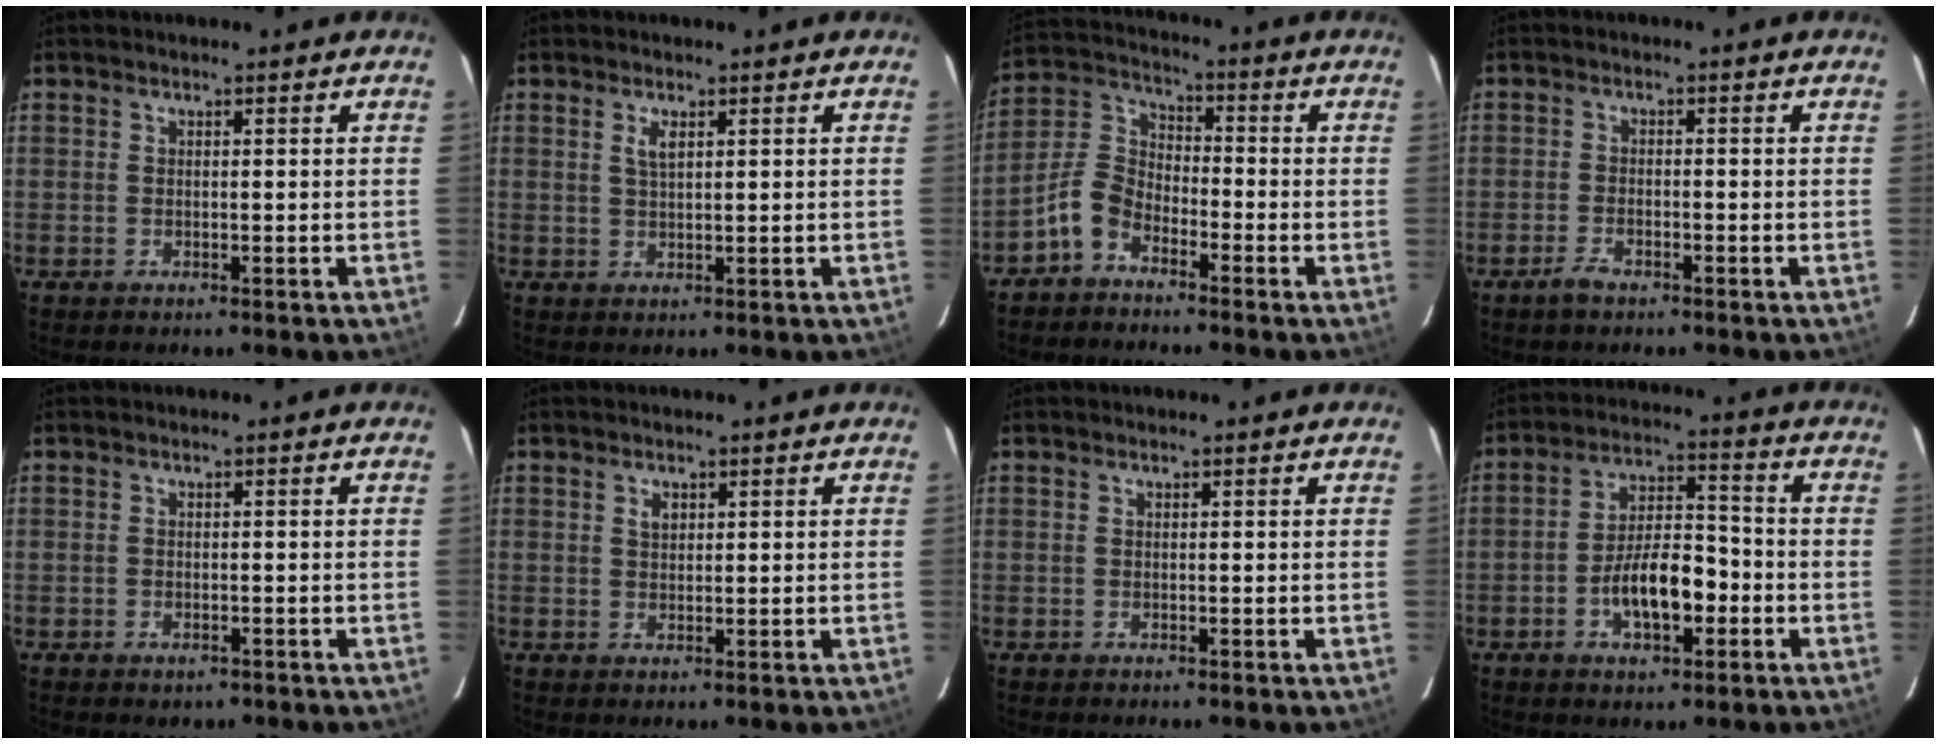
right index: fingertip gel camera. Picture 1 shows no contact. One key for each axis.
{"total": 2.2, "fx": 0.9, "fy": 0.8, "fz": 1.8, "tx": -0.033, "ty": 0.001, "tz": 0.017}
{"total": 6.9, "fx": -4.6, "fy": 4.0, "fz": 3.3, "tx": -0.078, "ty": 0.022, "tz": -0.102}
{"total": 2.9, "fx": -2.2, "fy": 1.1, "fz": 1.6, "tx": -0.043, "ty": 0.000, "tz": -0.043}
{"total": 1.7, "fx": -1.0, "fy": 1.2, "fz": 0.6, "tx": -0.014, "ty": 0.000, "tz": -0.010}
{"total": 1.7, "fx": 0.7, "fy": 1.2, "fz": 0.9, "tx": -0.014, "ty": 0.005, "tz": 0.013}
{"total": 0.0}
{"total": 10.2, "fx": -3.7, "fy": 4.3, "fz": 8.5, "tx": -0.159, "ty": 0.015, "tz": -0.057}